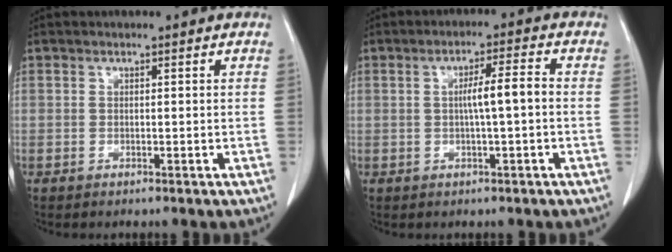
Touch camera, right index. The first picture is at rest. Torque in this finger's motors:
{"motor_torque": [1.00, -0.12, 0.50, 0.12]}